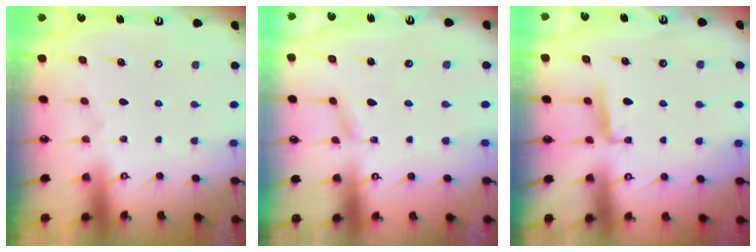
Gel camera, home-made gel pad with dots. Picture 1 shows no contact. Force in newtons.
{"total": 2.0, "press": 2.0, "slide": 0.2}
{"total": 5.6, "press": 5.5, "slide": 0.7}